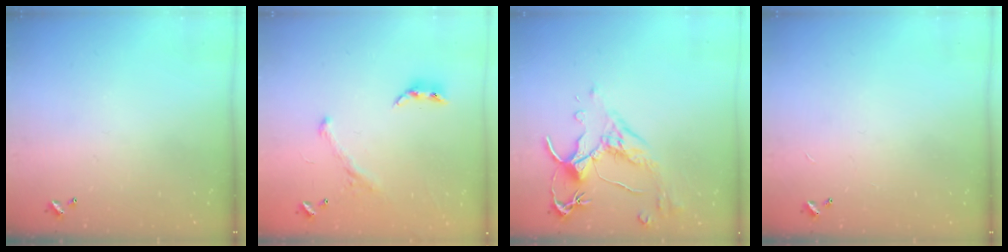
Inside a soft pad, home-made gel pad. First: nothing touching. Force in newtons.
{"total": 1.3, "press": 0.6, "slide": 1.2}
{"total": 2.5, "press": 2.1, "slide": 1.4}
{"total": 0.9, "press": 0.9, "slide": 0.2}